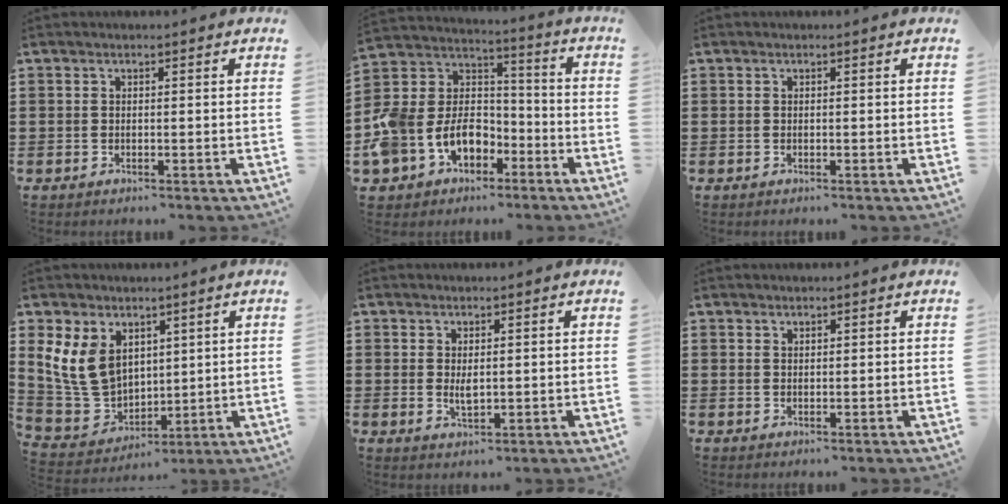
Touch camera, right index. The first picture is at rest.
{"total": 10.6, "force": [-5.2, 8.4, 3.8], "torque": [-0.112, 0.024, -0.096]}
{"total": 0.0}
{"total": 10.4, "force": [3.3, 8.0, 5.8], "torque": [-0.168, 0.002, 0.065]}
{"total": 2.2, "force": [0.5, 1.0, 1.9], "torque": [-0.038, 0.002, 0.008]}
{"total": 0.9, "force": [0.8, 0.4, 0.0], "torque": [-0.001, 0.002, 0.016]}